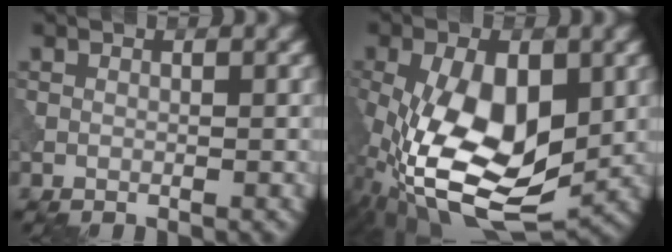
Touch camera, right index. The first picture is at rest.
{"total": 13.1, "force": [-2.7, 6.7, 11.0], "torque": [-0.214, -0.012, -0.046]}